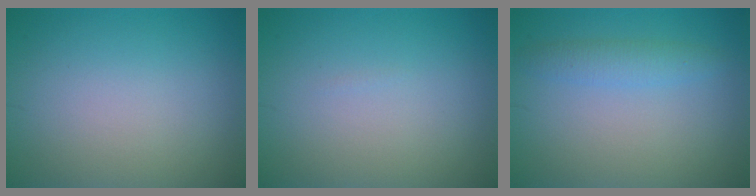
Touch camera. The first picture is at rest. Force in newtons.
{"total": 0.0}
{"total": 2.0, "press": 2.0, "slide": 0.1}